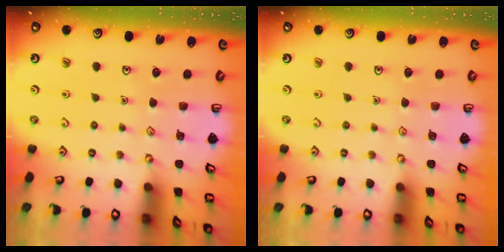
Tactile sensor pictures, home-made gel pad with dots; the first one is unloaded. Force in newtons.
{"total": 0.0}